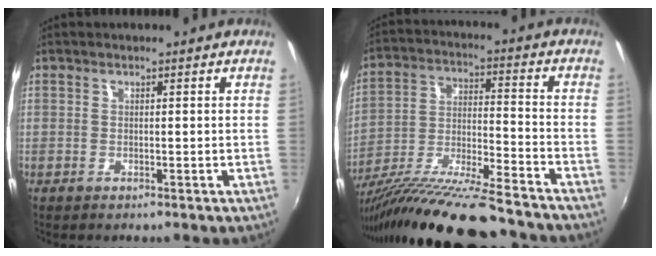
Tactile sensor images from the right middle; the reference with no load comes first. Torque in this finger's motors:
{"motor_torque": [0.99, -1.15, 0.55, 0.21]}